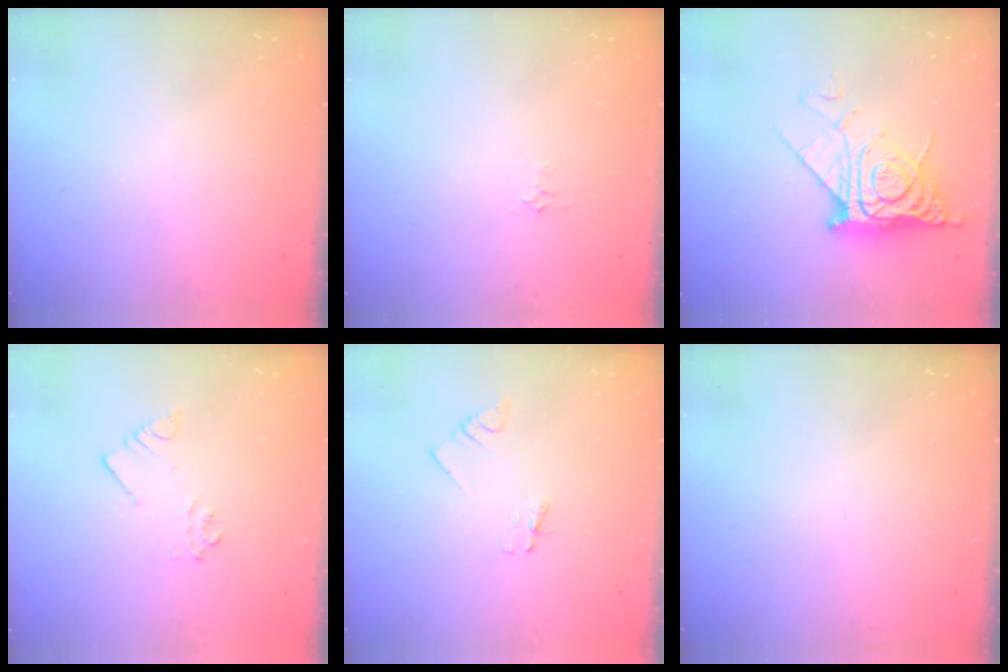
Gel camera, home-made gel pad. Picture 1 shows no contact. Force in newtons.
{"total": 3.2, "press": 3.1, "slide": 0.5}
{"total": 11.9, "press": 11.9, "slide": 1.4}
{"total": 3.2, "press": 3.2, "slide": 0.2}
{"total": 1.6, "press": 1.6, "slide": 0.2}
{"total": 0.0}